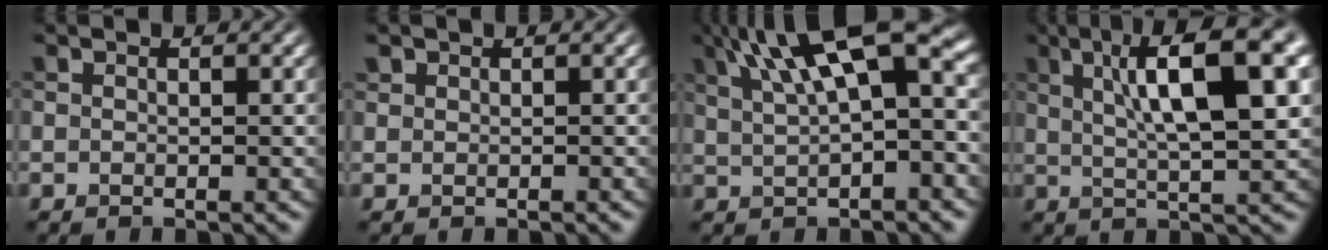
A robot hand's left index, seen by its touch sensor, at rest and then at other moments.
{"total": 0.7, "force": [0.5, 0.5, -0.1], "torque": [0.005, 0.000, 0.009]}
{"total": 11.6, "force": [4.8, 3.7, 9.8], "torque": [-0.176, 0.022, 0.081]}
{"total": 11.5, "force": [3.9, 2.8, 10.4], "torque": [-0.152, 0.015, 0.059]}